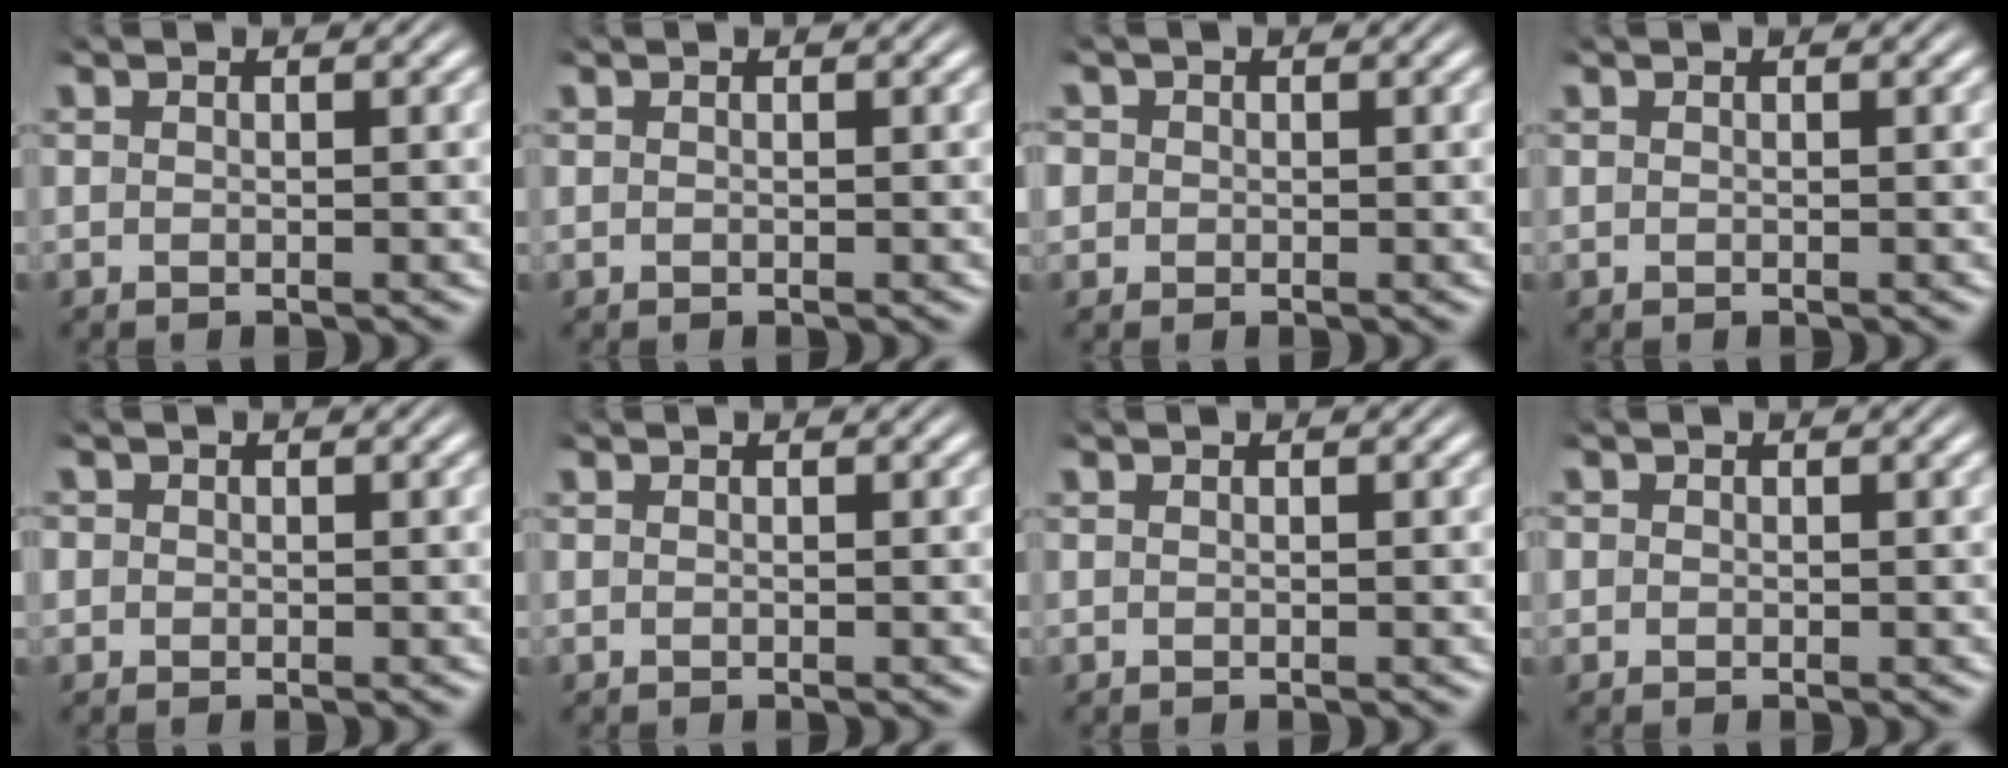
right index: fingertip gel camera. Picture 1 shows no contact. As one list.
[{"total": 0.0}, {"total": 2.6, "force": [-0.1, 2.5, 0.7], "torque": [-0.030, -0.010, -0.001]}, {"total": 0.0}, {"total": 1.4, "force": [0.1, 1.4, 0.3], "torque": [-0.016, -0.008, 0.002]}, {"total": 0.0}, {"total": 0.0}, {"total": 0.8, "force": [0.1, 0.8, 0.2], "torque": [-0.009, -0.007, 0.004]}]